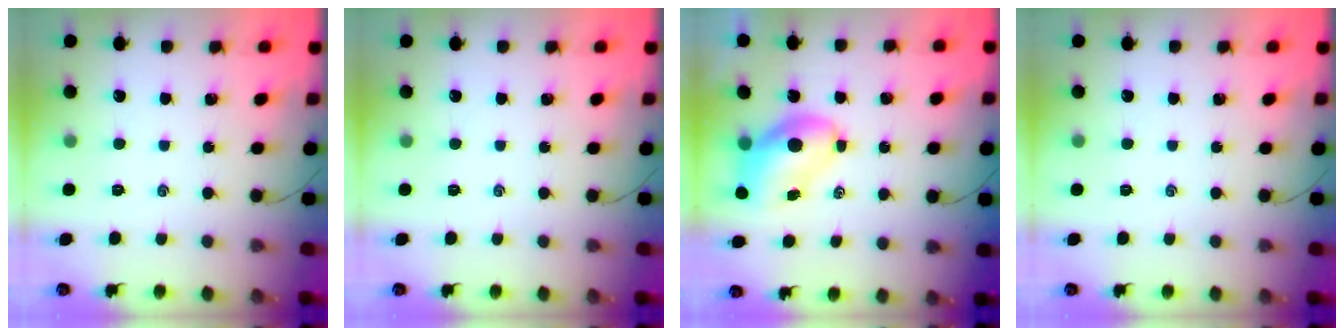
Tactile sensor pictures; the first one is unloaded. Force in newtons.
{"total": 0.0}
{"total": 7.2, "press": 7.1, "slide": 1.2}
{"total": 0.0}